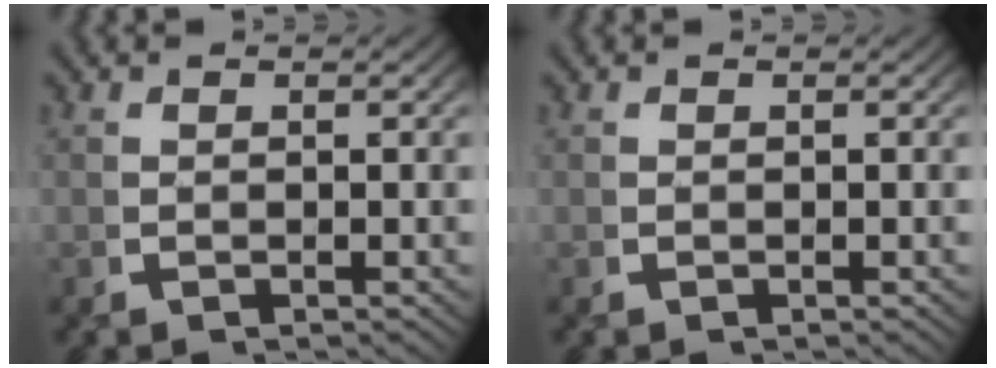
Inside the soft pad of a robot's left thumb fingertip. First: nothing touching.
{"total": 0.0}